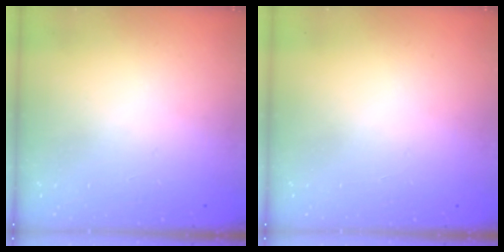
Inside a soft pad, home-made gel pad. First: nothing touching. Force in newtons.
{"total": 0.0}